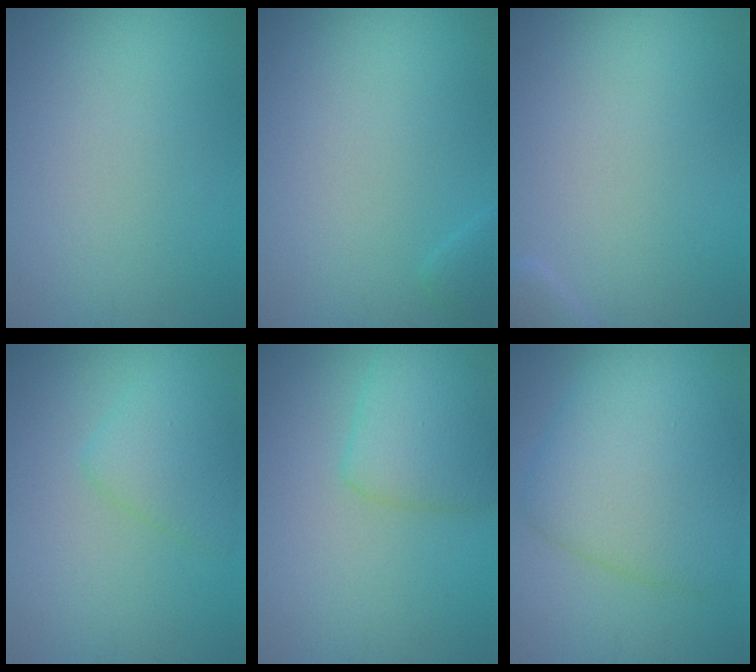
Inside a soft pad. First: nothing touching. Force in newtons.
{"total": 0.7, "press": 0.7, "slide": 0.1}
{"total": 1.2, "press": 1.2, "slide": 0.2}
{"total": 2.7, "press": 2.7, "slide": 0.0}
{"total": 3.5, "press": 3.5, "slide": 0.2}
{"total": 7.1, "press": 7.1, "slide": 0.2}